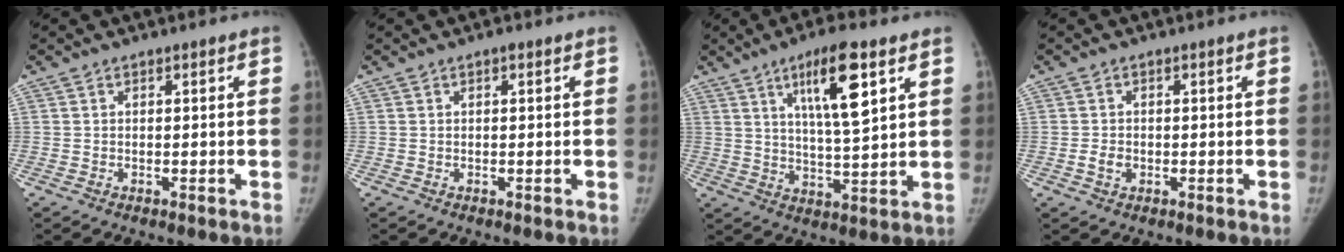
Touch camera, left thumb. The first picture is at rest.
{"total": 0.5, "force": [0.1, 0.2, 0.4], "torque": [-0.005, 0.002, 0.000]}
{"total": 12.1, "force": [5.6, 2.5, 10.4], "torque": [-0.168, -0.027, 0.096]}
{"total": 2.4, "force": [-0.6, 1.9, 1.3], "torque": [-0.019, 0.004, -0.011]}